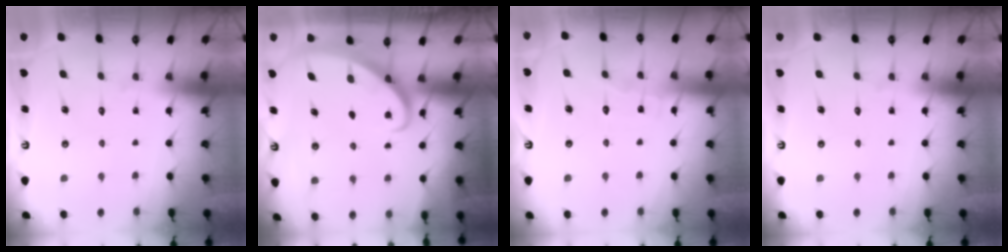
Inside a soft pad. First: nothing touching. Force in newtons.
{"total": 2.9, "press": 2.9, "slide": 0.2}
{"total": 4.4, "press": 4.3, "slide": 0.4}
{"total": 0.0}